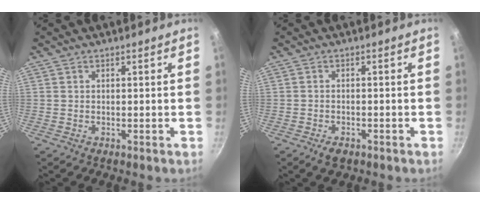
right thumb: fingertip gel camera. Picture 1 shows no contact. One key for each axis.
{"total": 2.9, "fx": -1.8, "fy": 1.5, "fz": 1.7, "tx": -0.033, "ty": 0.011, "tz": -0.029}